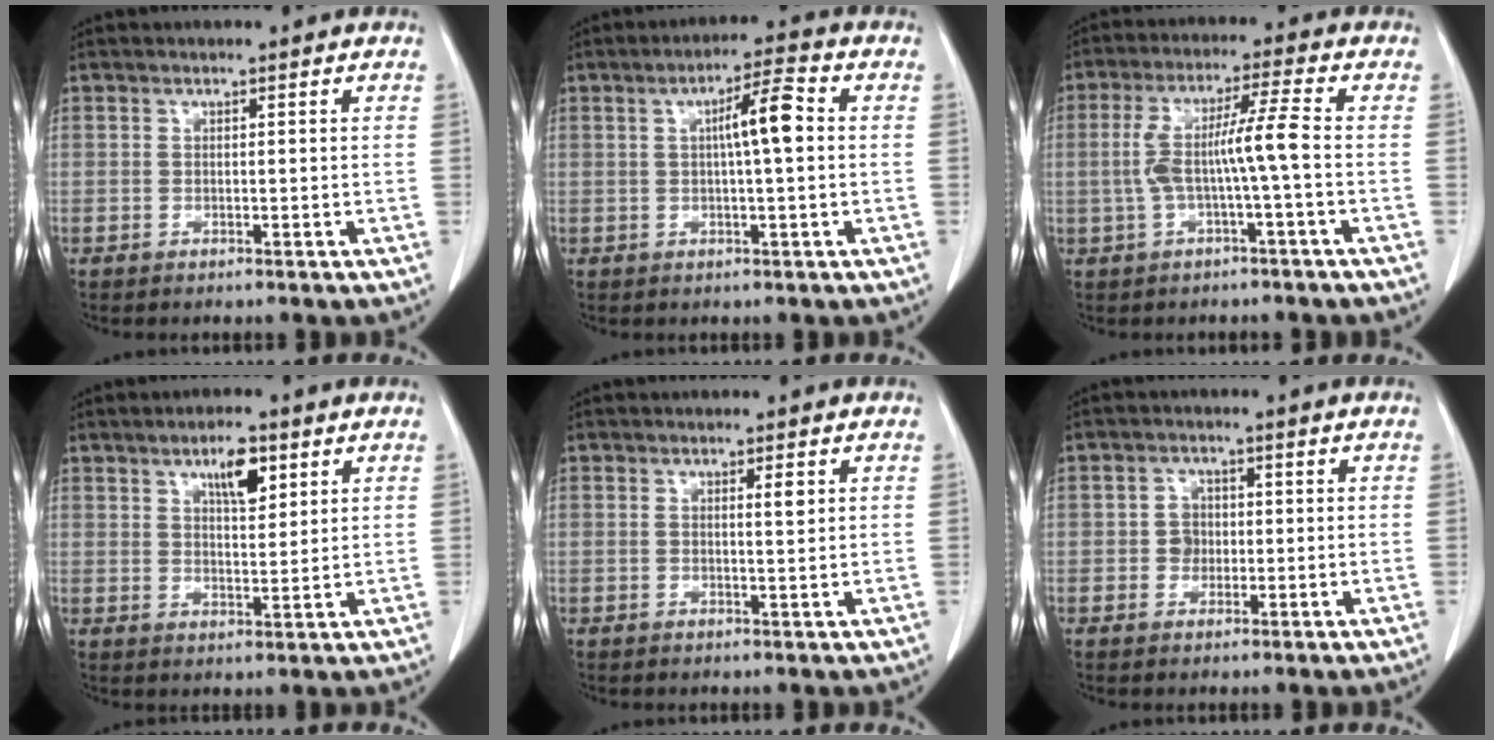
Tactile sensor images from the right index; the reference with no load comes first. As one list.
[{"total": 6.3, "force": [0.8, 0.6, 6.3], "torque": [-0.104, 0.014, 0.009]}, {"total": 7.5, "force": [-0.9, -0.3, 7.5], "torque": [-0.152, 0.022, -0.015]}, {"total": 5.7, "force": [3.0, 1.9, 4.5], "torque": [-0.076, 0.000, 0.049]}, {"total": 1.6, "force": [0.6, 0.1, 1.5], "torque": [-0.025, -0.002, 0.008]}, {"total": 2.7, "force": [-0.2, 2.4, 1.1], "torque": [-0.014, 0.006, -0.003]}]